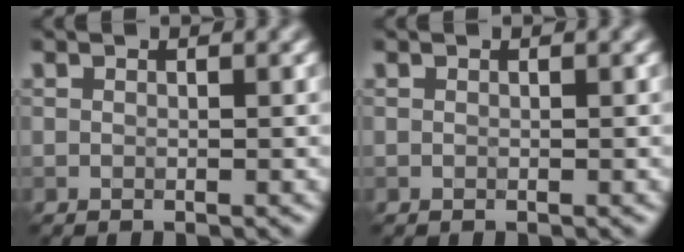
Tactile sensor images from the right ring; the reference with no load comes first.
{"total": 0.0}